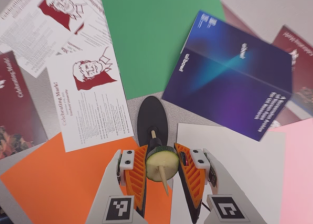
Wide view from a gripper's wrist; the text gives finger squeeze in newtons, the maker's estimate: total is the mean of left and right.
{"total": 15.7, "left": 16.3, "right": 15.1}